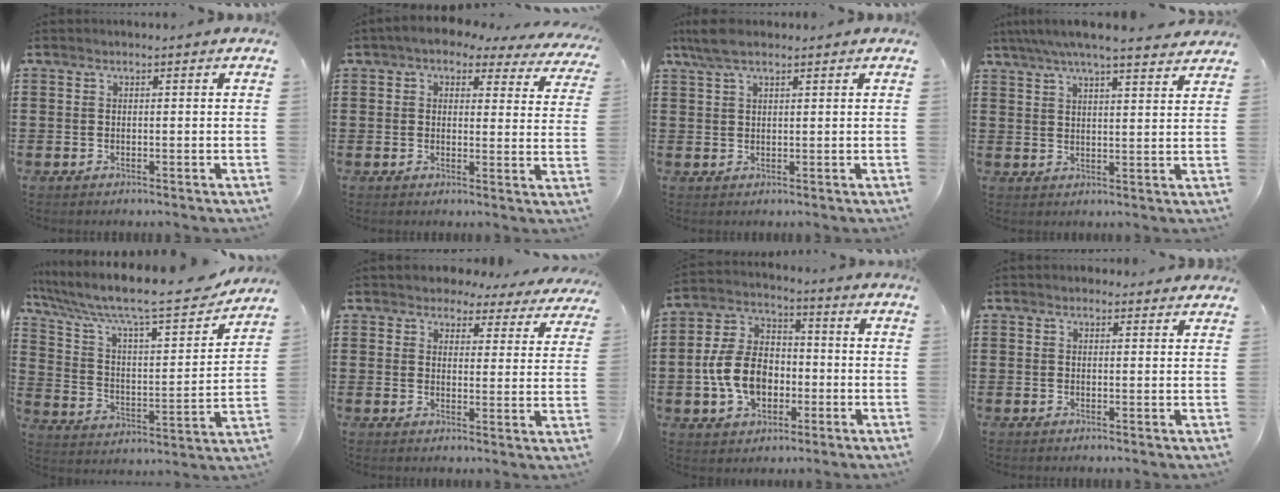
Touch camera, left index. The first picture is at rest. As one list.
[{"total": 3.6, "force": [3.1, 1.3, 1.5], "torque": [-0.044, -0.014, 0.051]}, {"total": 4.1, "force": [2.7, 1.4, 2.8], "torque": [-0.061, 0.007, 0.051]}, {"total": 5.7, "force": [5.0, 0.2, 2.8], "torque": [-0.069, -0.014, 0.087]}, {"total": 10.7, "force": [8.8, 1.7, 5.8], "torque": [-0.141, -0.059, 0.143]}, {"total": 3.7, "force": [3.5, 1.3, 0.5], "torque": [-0.022, -0.017, 0.057]}, {"total": 10.2, "force": [-2.0, 7.5, 6.6], "torque": [-0.164, 0.015, -0.038]}, {"total": 1.4, "force": [1.3, 0.6, 0.2], "torque": [-0.007, 0.005, 0.024]}]